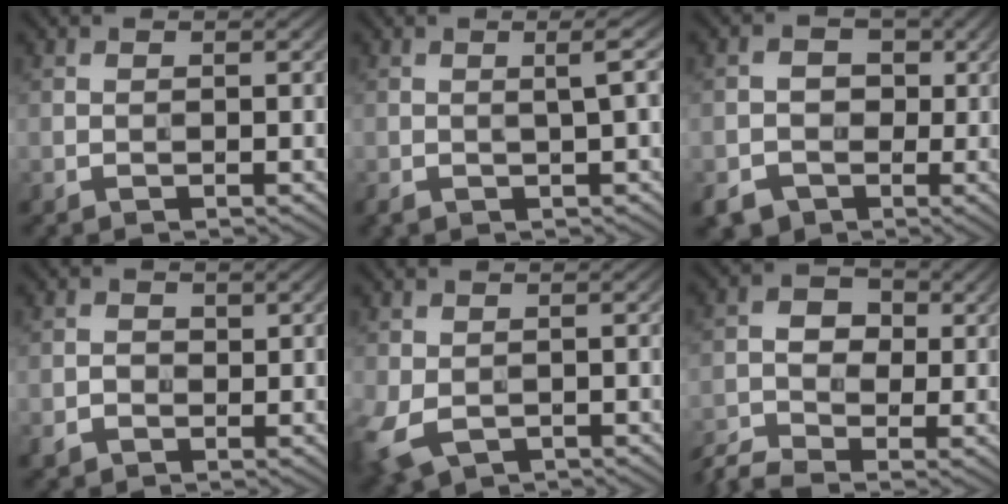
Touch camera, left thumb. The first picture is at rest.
{"total": 2.3, "force": [0.2, 0.3, 2.3], "torque": [-0.037, 0.009, 0.000]}
{"total": 6.9, "force": [-2.0, 6.4, 1.9], "torque": [-0.044, -0.009, -0.048]}
{"total": 1.8, "force": [-0.3, 1.6, 0.7], "torque": [-0.013, -0.005, -0.007]}
{"total": 5.6, "force": [-1.9, 3.7, 3.8], "torque": [-0.109, -0.018, -0.032]}
{"total": 4.6, "force": [-2.3, 3.0, 2.5], "torque": [-0.054, 0.002, -0.058]}